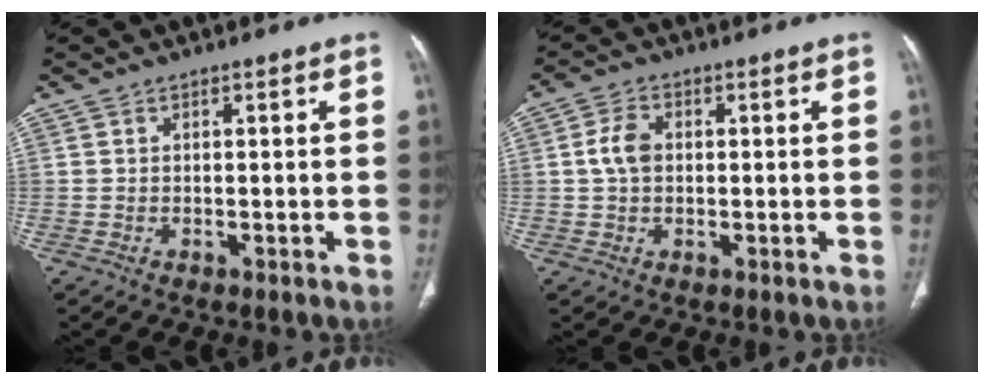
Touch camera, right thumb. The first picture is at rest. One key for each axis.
{"total": 4.7, "fx": 0.4, "fy": 3.3, "fz": 3.3, "tx": -0.067, "ty": 0.008, "tz": 0.005}